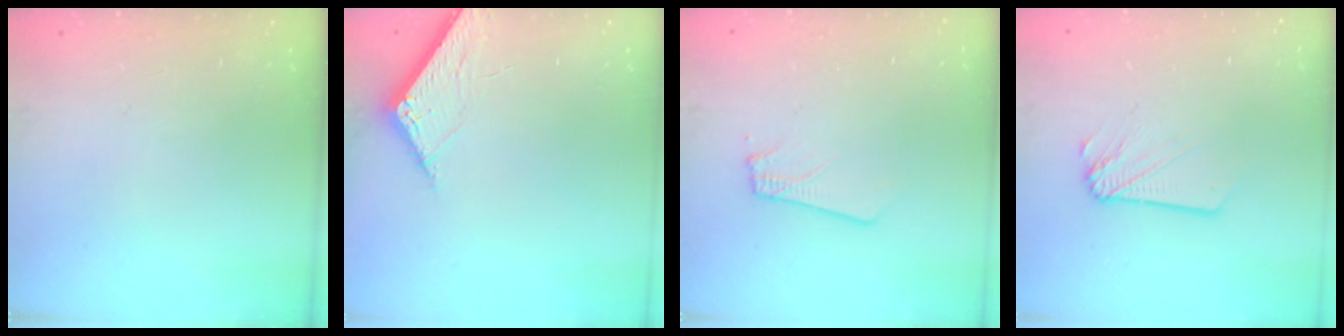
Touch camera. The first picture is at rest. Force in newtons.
{"total": 5.8, "press": 5.8, "slide": 0.6}
{"total": 1.8, "press": 1.8, "slide": 0.1}
{"total": 2.1, "press": 2.1, "slide": 0.3}